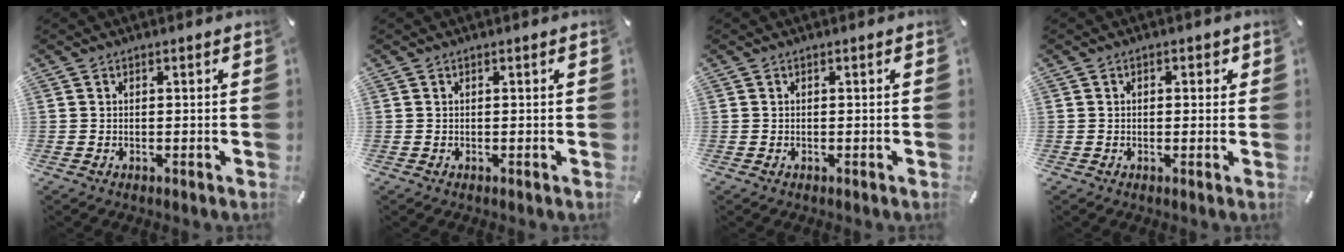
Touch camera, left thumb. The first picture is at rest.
{"total": 0.0}
{"total": 0.0}
{"total": 1.4, "force": [0.0, 1.1, 0.9], "torque": [-0.010, 0.004, -0.004]}